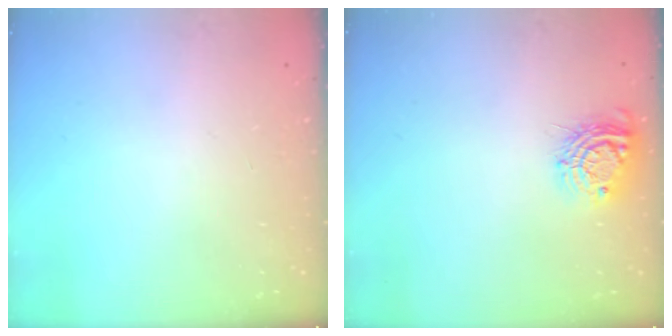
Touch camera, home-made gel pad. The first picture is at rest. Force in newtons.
{"total": 9.6, "press": 9.6, "slide": 0.5}